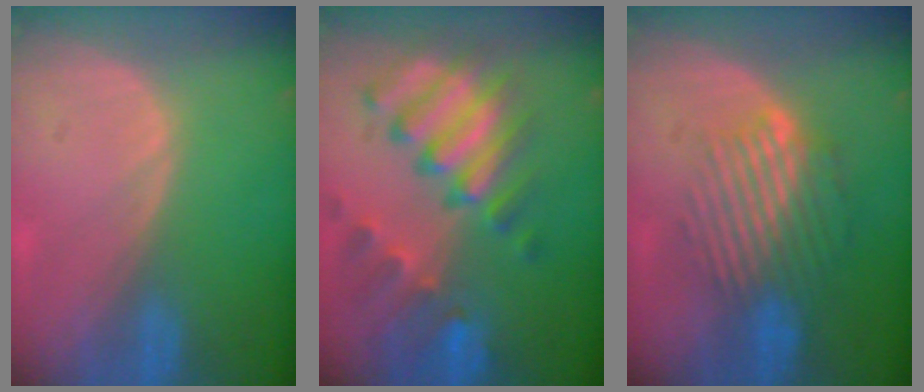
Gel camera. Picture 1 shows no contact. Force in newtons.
{"total": 11.0, "press": 9.4, "slide": 5.7}
{"total": 9.4, "press": 8.0, "slide": 5.1}